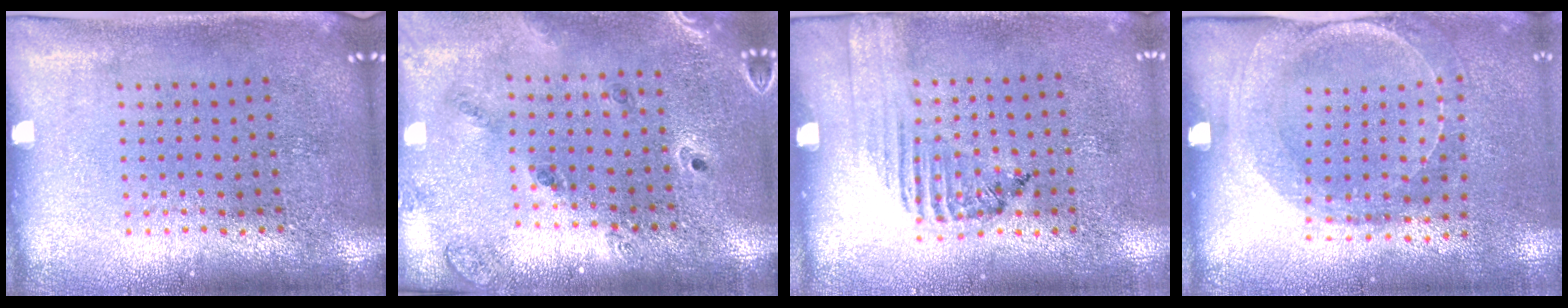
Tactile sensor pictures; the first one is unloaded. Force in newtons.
{"total": 1.4, "press": 1.3, "slide": 0.3}
{"total": 1.5, "press": 1.1, "slide": 1.0}
{"total": 1.5, "press": 1.4, "slide": 0.4}